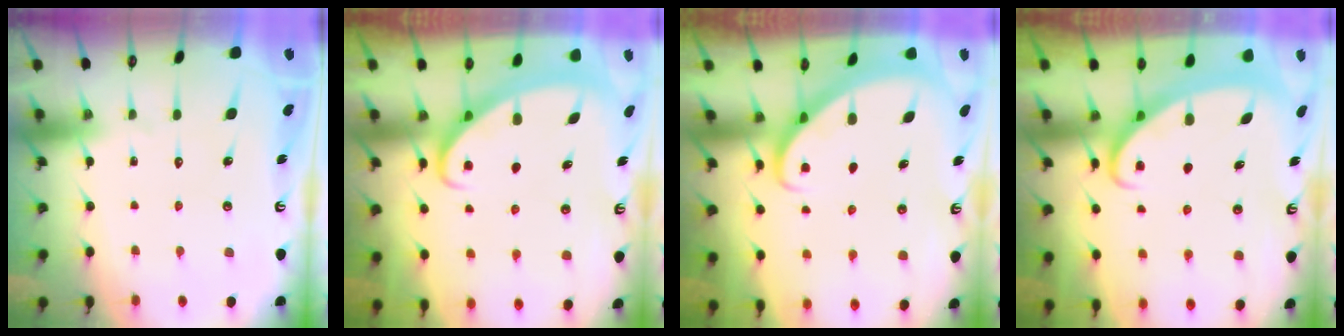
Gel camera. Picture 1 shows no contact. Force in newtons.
{"total": 2.9, "press": 2.8, "slide": 0.3}
{"total": 2.8, "press": 2.8, "slide": 0.2}
{"total": 2.6, "press": 2.6, "slide": 0.3}